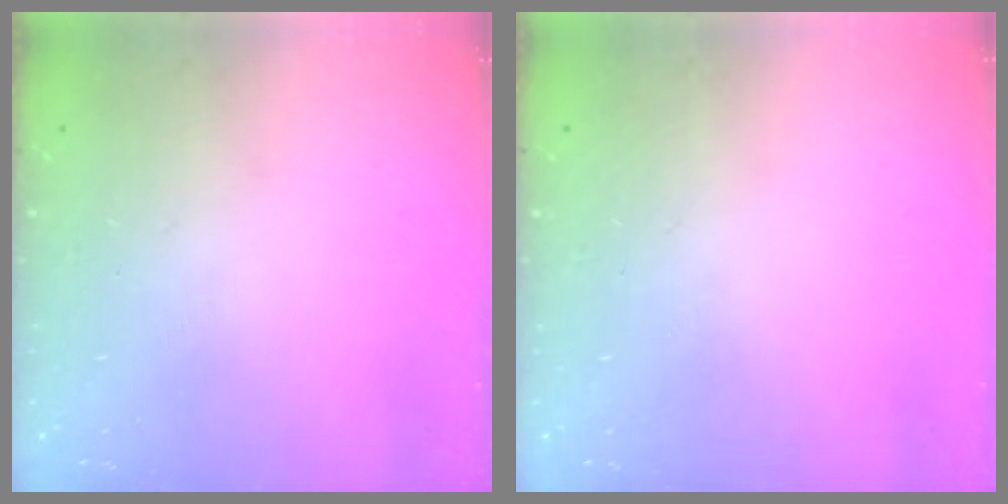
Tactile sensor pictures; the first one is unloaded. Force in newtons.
{"total": 0.0}